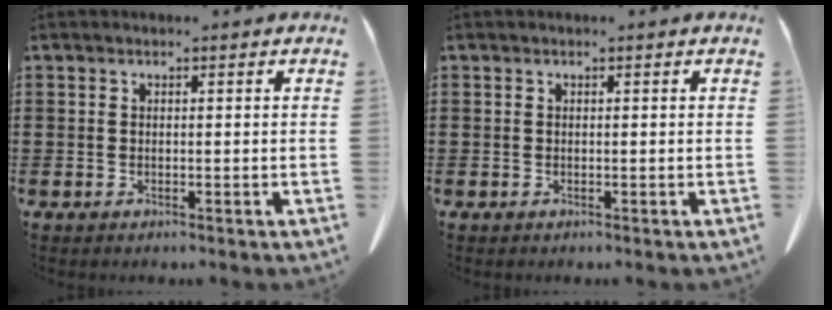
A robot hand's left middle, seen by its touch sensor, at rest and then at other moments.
{"total": 0.0}